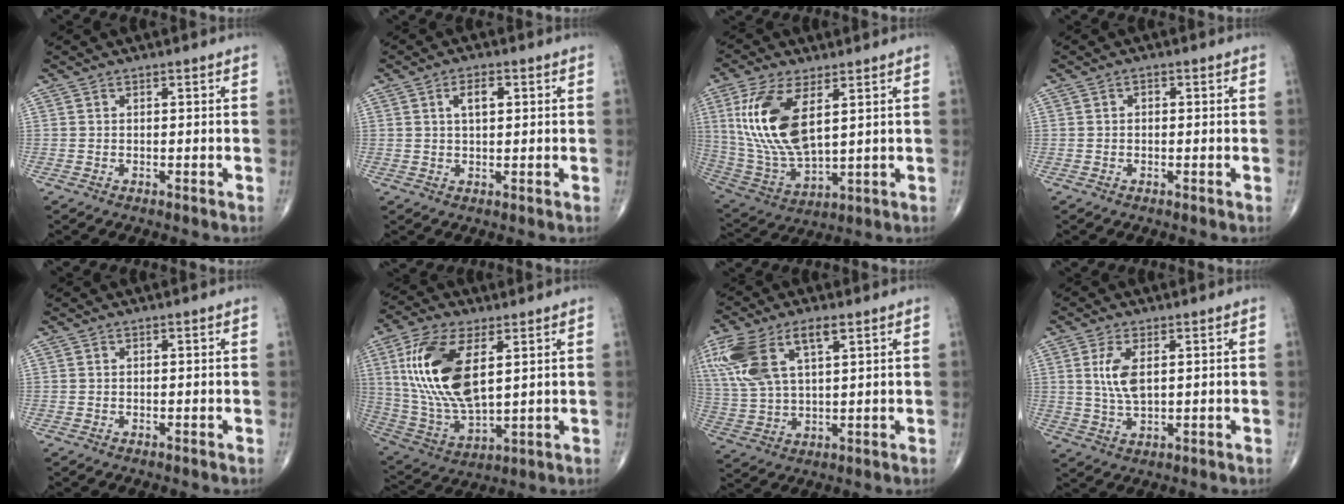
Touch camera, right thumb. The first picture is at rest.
{"total": 3.9, "force": [1.2, 1.9, 3.2], "torque": [-0.053, 0.003, 0.020]}
{"total": 16.8, "force": [4.9, 7.6, 14.2], "torque": [-0.295, -0.022, 0.107]}
{"total": 1.0, "force": [0.1, 0.7, 0.7], "torque": [-0.006, 0.004, -0.001]}
{"total": 0.0}
{"total": 19.0, "force": [5.1, 8.9, 16.1], "torque": [-0.329, -0.020, 0.103]}
{"total": 15.3, "force": [6.6, 6.8, 11.9], "torque": [-0.265, 0.001, 0.131]}
{"total": 6.1, "force": [1.5, 2.7, 5.3], "torque": [-0.112, -0.008, 0.035]}